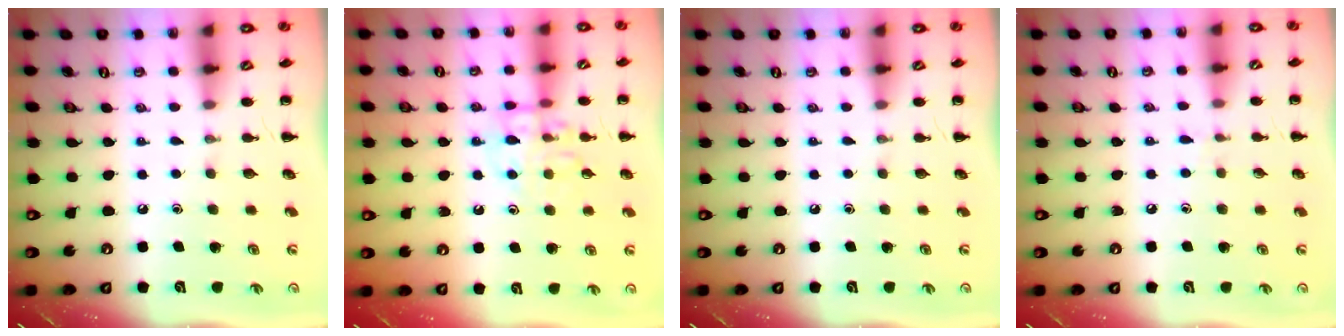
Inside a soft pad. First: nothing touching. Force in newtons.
{"total": 11.5, "press": 11.4, "slide": 0.9}
{"total": 0.0}
{"total": 4.7, "press": 4.3, "slide": 1.9}